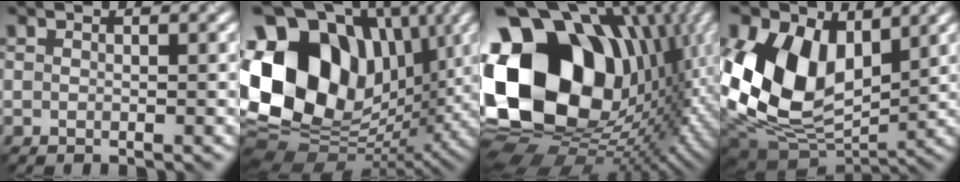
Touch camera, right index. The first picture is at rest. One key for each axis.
{"total": 18.0, "fx": 3.2, "fy": 13.7, "fz": 11.2, "tx": -0.240, "ty": 0.019, "tz": 0.054}
{"total": 22.5, "fx": 2.6, "fy": 16.9, "fz": 14.6, "tx": -0.308, "ty": -0.042, "tz": 0.083}
{"total": 12.9, "fx": 3.7, "fy": 8.4, "fz": 9.0, "tx": -0.195, "ty": 0.000, "tz": 0.068}